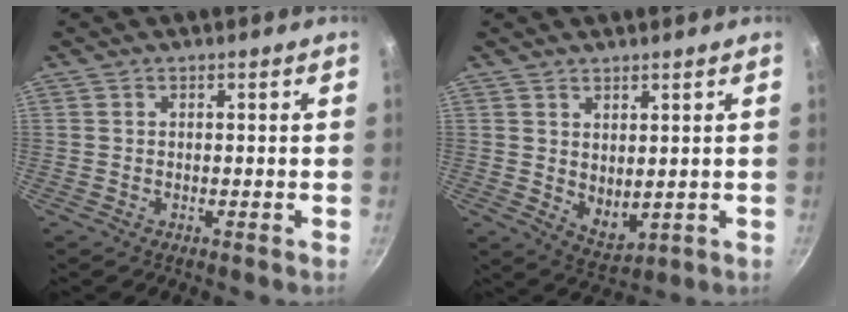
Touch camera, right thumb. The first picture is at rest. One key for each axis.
{"total": 5.4, "fx": 1.8, "fy": 3.2, "fz": 4.0, "tx": -0.050, "ty": -0.025, "tz": 0.041}